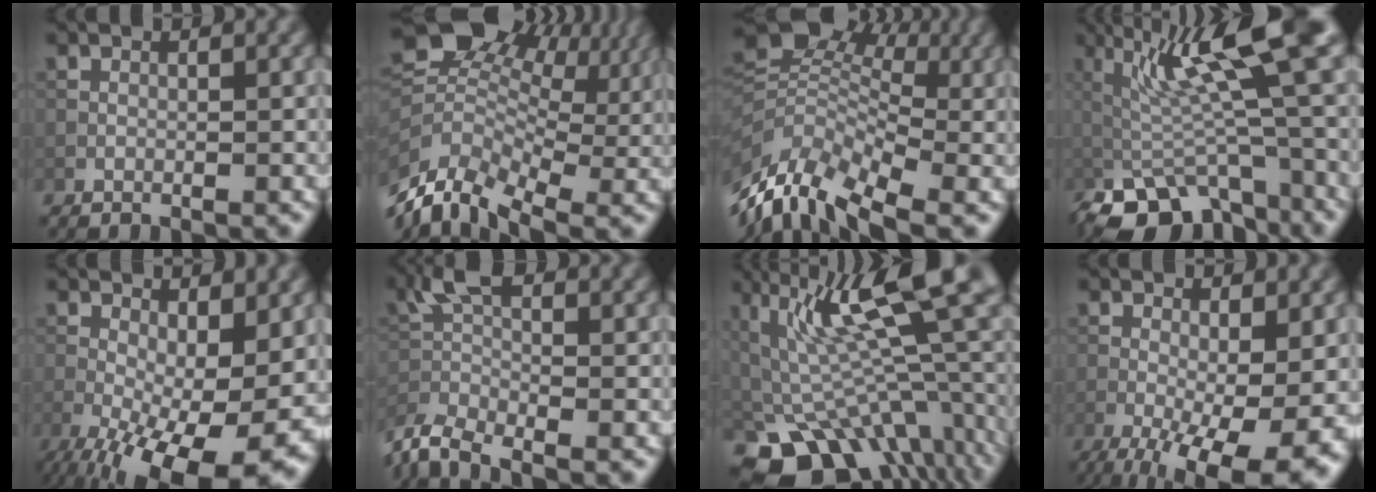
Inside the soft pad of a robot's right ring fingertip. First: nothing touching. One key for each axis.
{"total": 11.4, "fx": 0.1, "fy": 7.8, "fz": 8.2, "tx": -0.170, "ty": 0.012, "tz": 0.004}
{"total": 10.9, "fx": -3.3, "fy": 7.1, "fz": 7.6, "tx": -0.160, "ty": 0.018, "tz": -0.075}
{"total": 10.9, "fx": -3.5, "fy": 3.0, "fz": 9.9, "tx": -0.161, "ty": 0.010, "tz": -0.054}
{"total": 15.4, "fx": -4.6, "fy": 6.5, "fz": 13.2, "tx": -0.217, "ty": -0.030, "tz": -0.053}
{"total": 5.7, "fx": -4.0, "fy": 1.6, "fz": 3.8, "tx": -0.080, "ty": -0.007, "tz": -0.091}
{"total": 13.3, "fx": 0.2, "fy": 6.4, "fz": 11.7, "tx": -0.195, "ty": -0.002, "tz": 0.032}
{"total": 12.7, "fx": -4.3, "fy": 4.8, "fz": 10.9, "tx": -0.184, "ty": -0.023, "tz": -0.054}